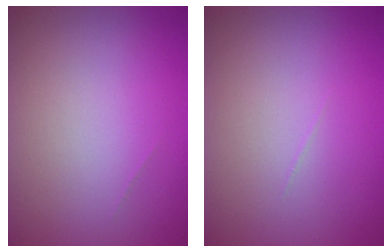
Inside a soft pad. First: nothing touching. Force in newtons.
{"total": 0.0}